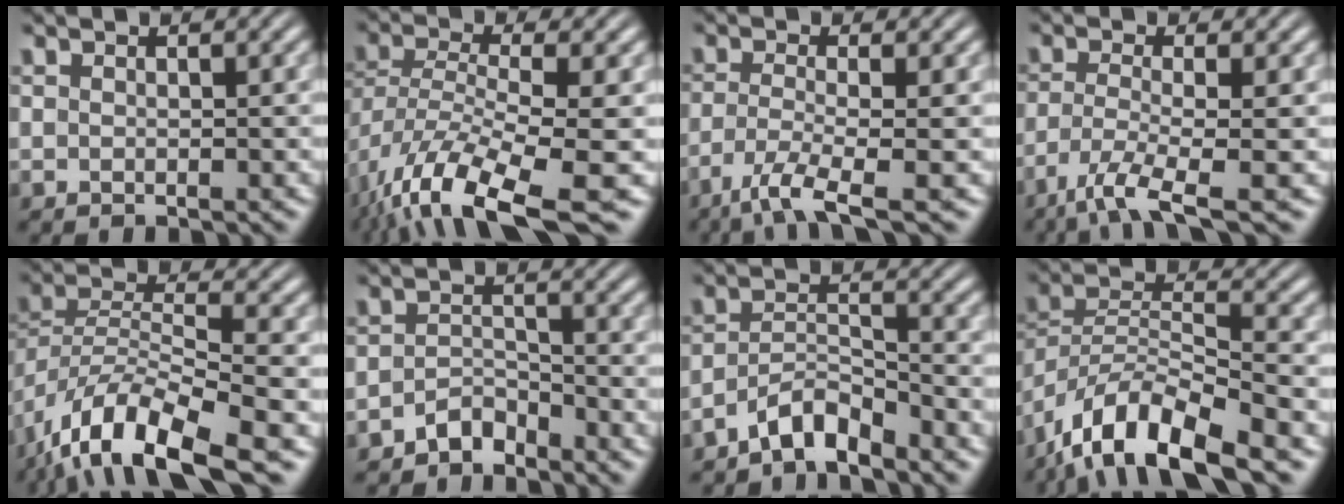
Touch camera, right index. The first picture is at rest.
{"total": 8.0, "force": [-5.2, 2.9, 5.4], "torque": [-0.137, -0.053, -0.052]}
{"total": 5.0, "force": [-3.2, 0.9, 3.8], "torque": [-0.080, -0.036, -0.034]}
{"total": 5.4, "force": [-3.1, 1.3, 4.2], "torque": [-0.086, -0.040, -0.032]}
{"total": 9.3, "force": [-4.6, 4.7, 6.5], "torque": [-0.141, -0.035, -0.054]}
{"total": 3.1, "force": [-2.9, 1.0, 0.5], "torque": [-0.006, -0.011, -0.047]}
{"total": 4.4, "force": [-3.6, 1.7, 1.9], "torque": [-0.028, -0.008, -0.060]}
{"total": 8.3, "force": [-3.9, 4.5, 5.8], "torque": [-0.128, -0.032, -0.049]}